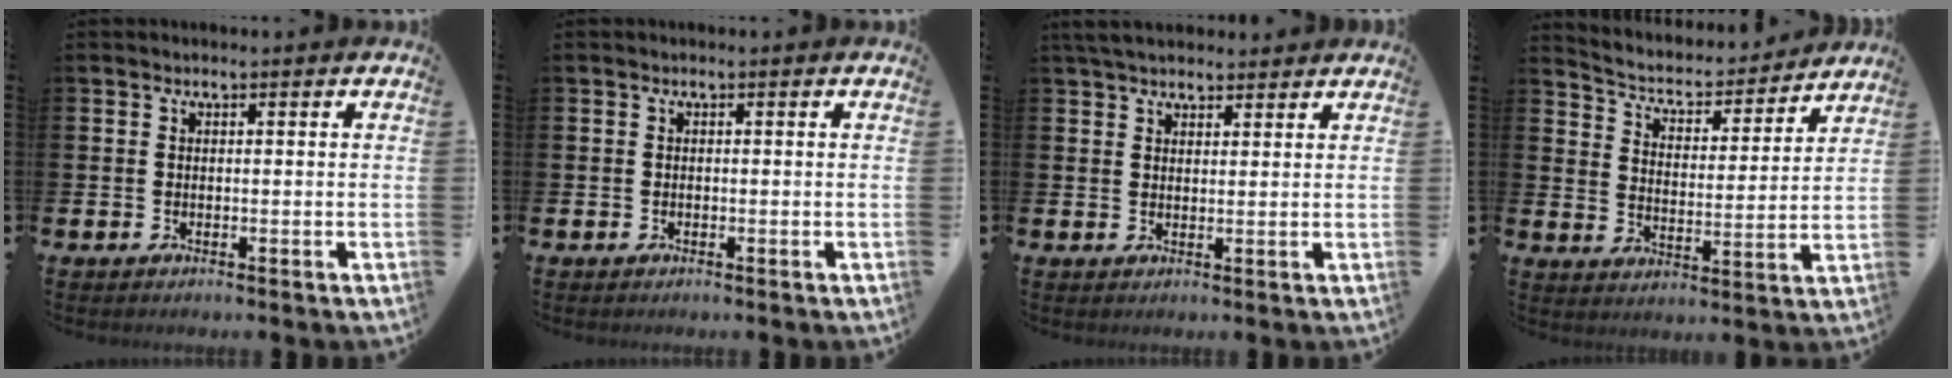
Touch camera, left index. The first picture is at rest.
{"total": 0.0}
{"total": 4.1, "force": [3.7, 1.2, 1.1], "torque": [-0.023, -0.011, 0.069]}
{"total": 5.0, "force": [4.6, 1.6, 1.1], "torque": [-0.039, -0.045, 0.070]}